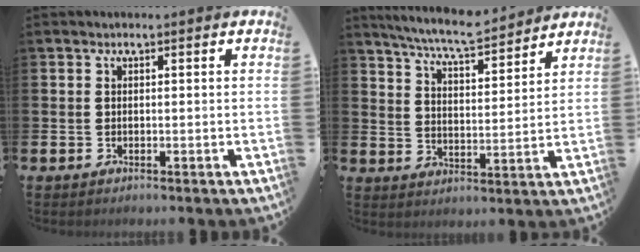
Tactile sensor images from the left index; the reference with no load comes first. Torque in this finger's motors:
{"motor_torque": [1.08, -1.06, 0.25, 0.16]}